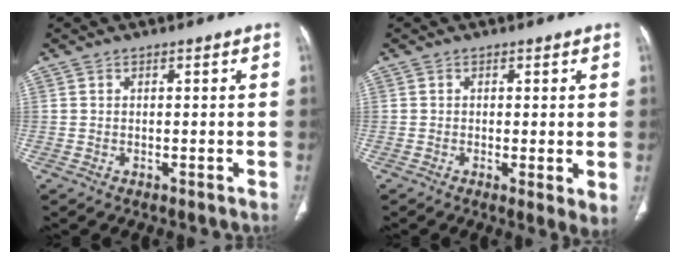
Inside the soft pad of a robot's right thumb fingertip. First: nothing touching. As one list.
[{"total": 3.3, "force": [-0.2, 0.8, 3.2], "torque": [-0.056, -0.016, -0.009]}]